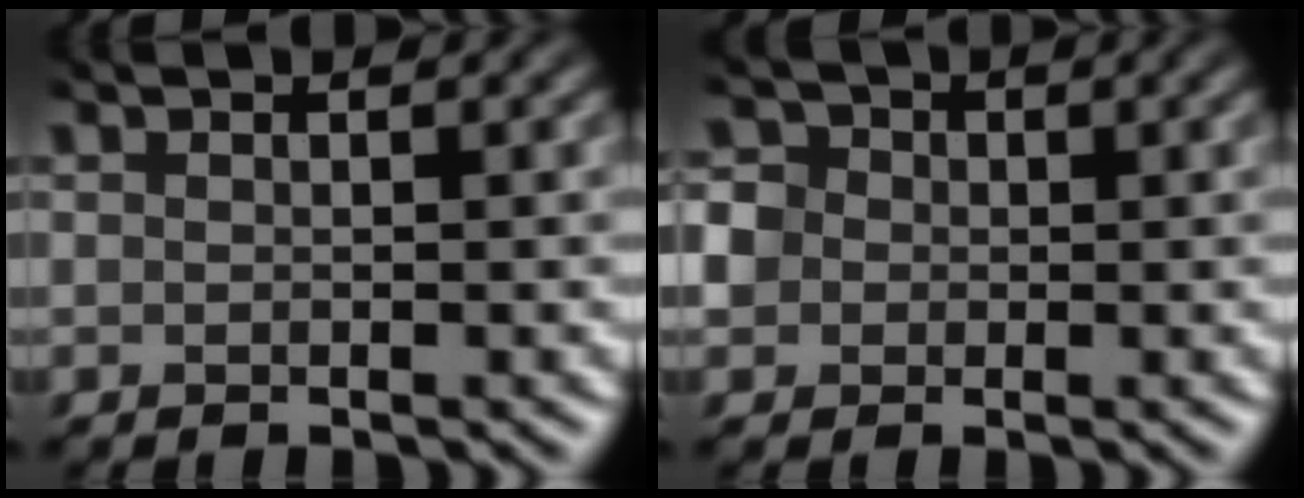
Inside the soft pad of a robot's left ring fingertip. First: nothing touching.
{"total": 2.8, "force": [-2.1, 0.7, -1.8], "torque": [0.012, -0.016, -0.021]}